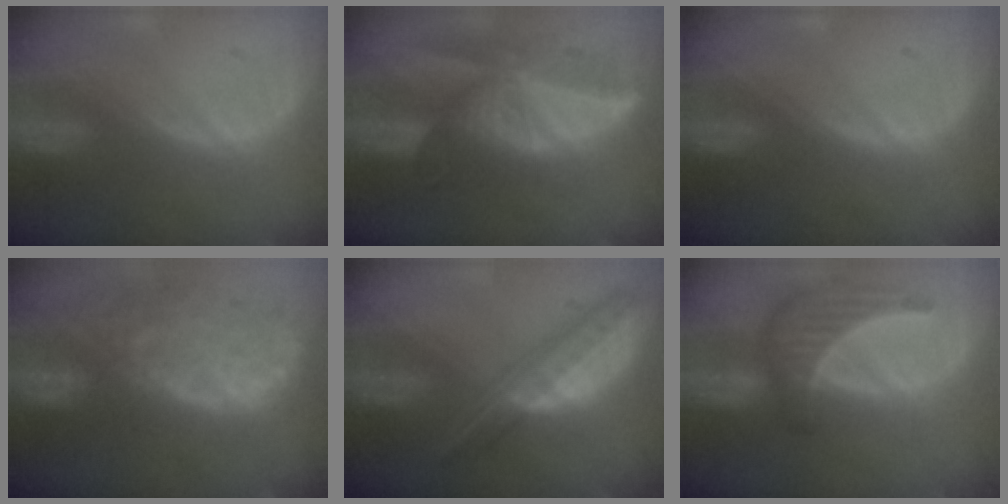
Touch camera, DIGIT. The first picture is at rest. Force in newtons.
{"total": 8.8, "press": 8.0, "slide": 3.6}
{"total": 0.0}
{"total": 13.8, "press": 11.3, "slide": 7.9}
{"total": 7.5, "press": 6.3, "slide": 4.0}
{"total": 6.8, "press": 6.8, "slide": 0.7}